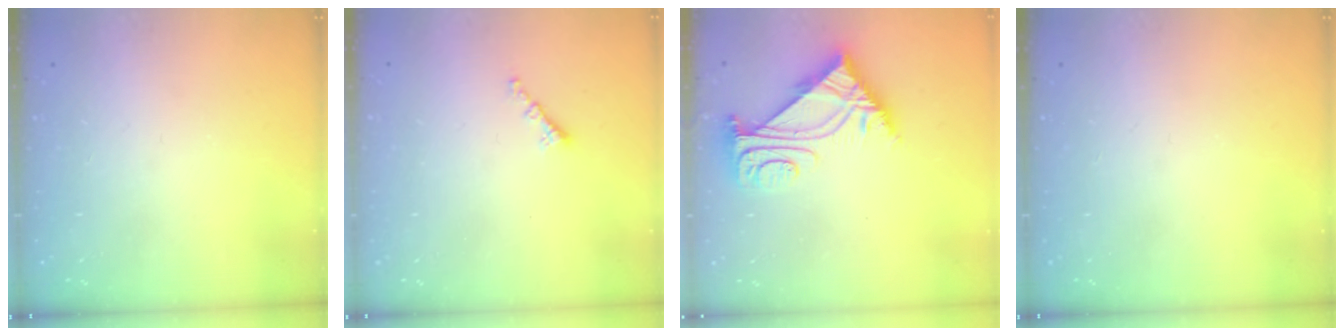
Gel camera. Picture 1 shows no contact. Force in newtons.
{"total": 1.3, "press": 1.2, "slide": 0.5}
{"total": 7.3, "press": 7.2, "slide": 1.2}
{"total": 0.0}